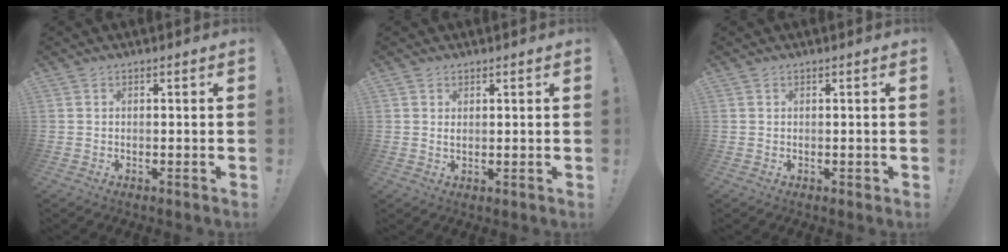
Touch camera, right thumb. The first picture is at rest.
{"total": 0.9, "force": [0.6, 0.6, 0.4], "torque": [-0.002, -0.003, 0.010]}
{"total": 1.0, "force": [-0.1, 0.9, 0.2], "torque": [0.005, -0.001, -0.003]}